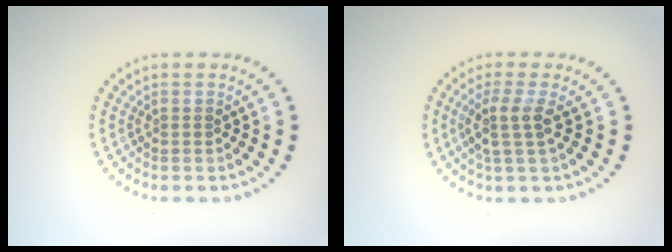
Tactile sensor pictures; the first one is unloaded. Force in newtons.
{"total": 2.5, "press": 2.0, "slide": 1.6}